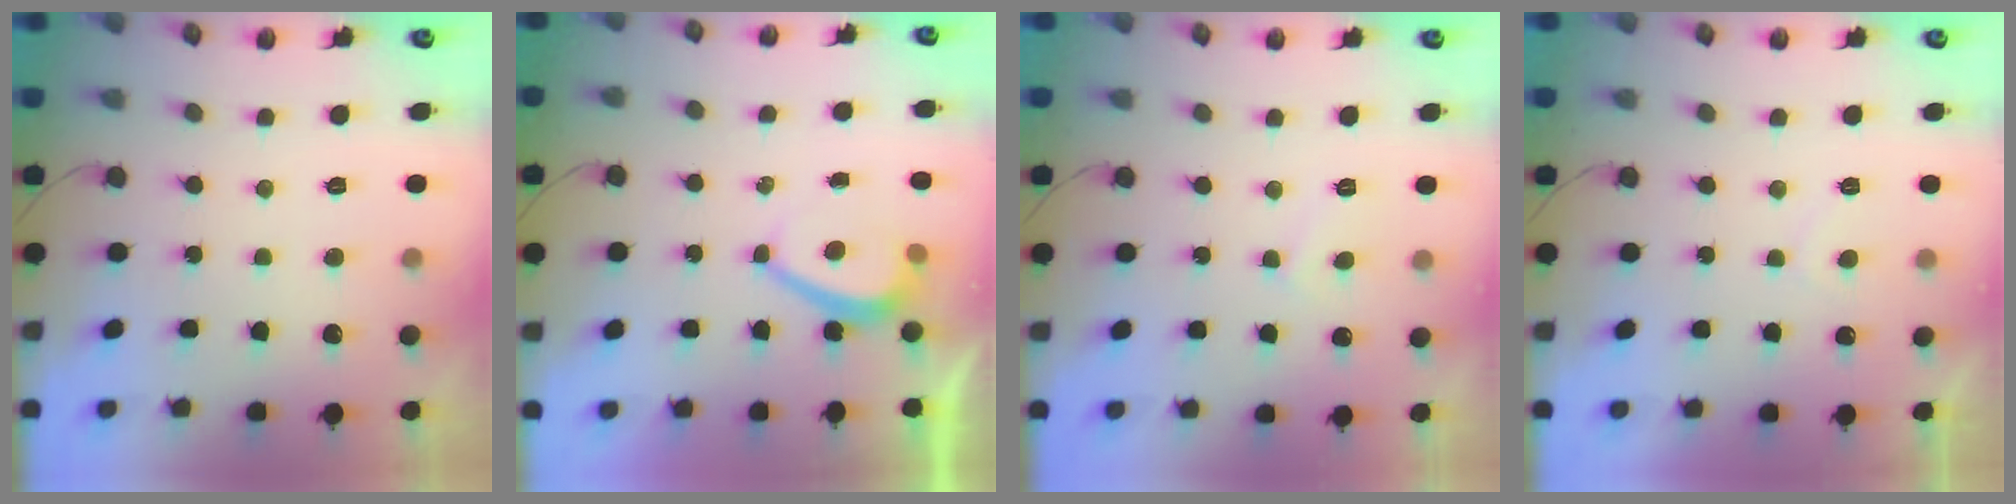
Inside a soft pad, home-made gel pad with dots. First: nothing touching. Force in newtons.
{"total": 2.0, "press": 1.9, "slide": 0.6}
{"total": 3.9, "press": 3.9, "slide": 0.4}
{"total": 1.9, "press": 1.7, "slide": 0.7}